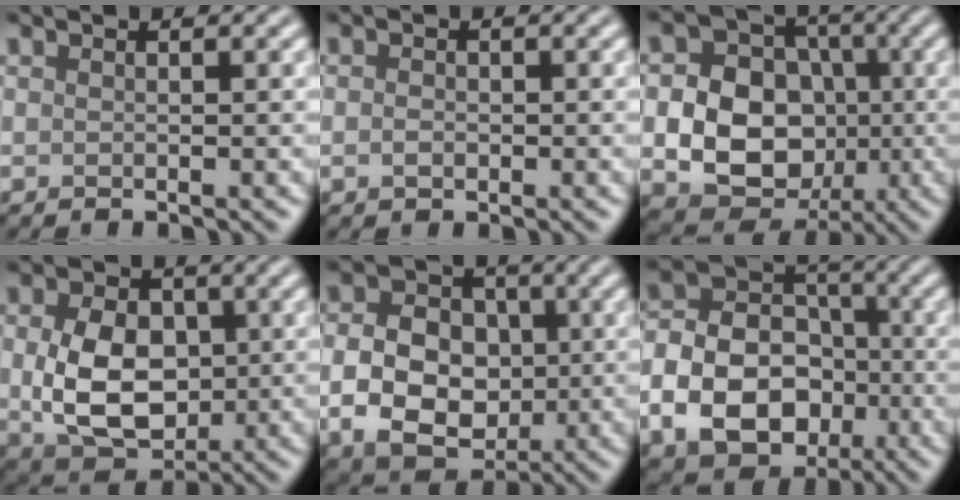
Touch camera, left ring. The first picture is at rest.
{"total": 1.1, "force": [-0.2, 0.9, 0.7], "torque": [-0.013, -0.001, -0.008]}
{"total": 10.8, "force": [-1.5, 9.0, 5.6], "torque": [-0.078, -0.007, -0.044]}
{"total": 8.0, "force": [0.0, 5.7, 5.6], "torque": [-0.114, -0.010, 0.006]}
{"total": 8.2, "force": [-1.1, 6.2, 5.2], "torque": [-0.092, -0.006, -0.024]}
{"total": 10.6, "force": [-3.5, 7.8, 6.2], "torque": [-0.110, -0.013, -0.071]}